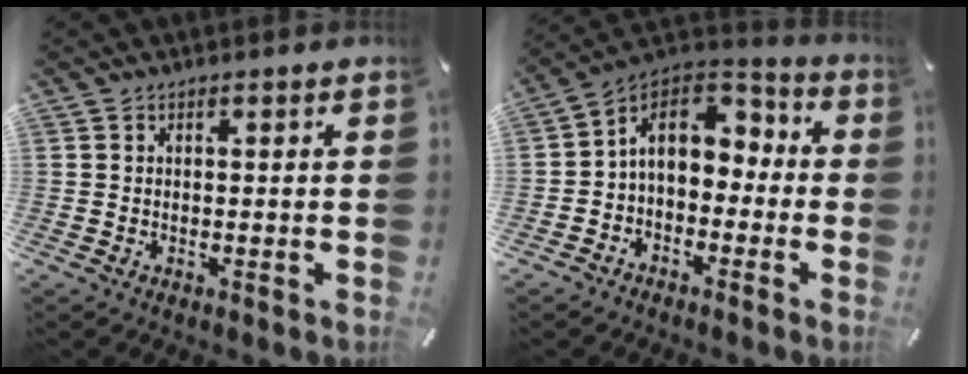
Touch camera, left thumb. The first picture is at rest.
{"total": 9.4, "force": [0.2, 7.7, 5.3], "torque": [-0.099, 0.008, 0.004]}